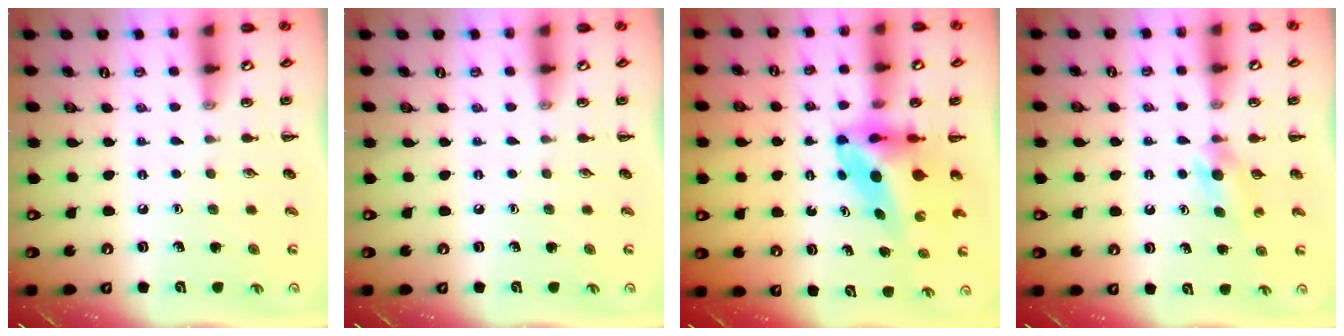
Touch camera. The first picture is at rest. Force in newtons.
{"total": 0.0}
{"total": 6.0, "press": 5.7, "slide": 1.8}
{"total": 4.1, "press": 3.9, "slide": 1.2}